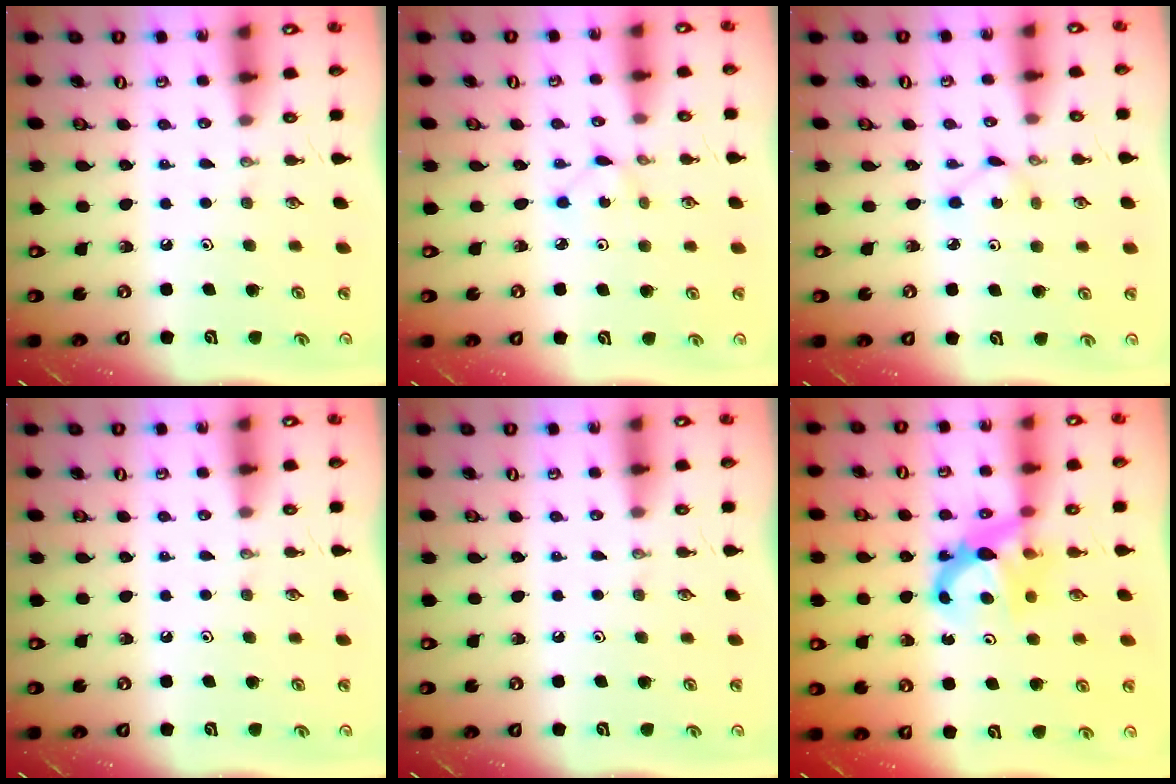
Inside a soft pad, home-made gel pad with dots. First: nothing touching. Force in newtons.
{"total": 1.3, "press": 1.2, "slide": 0.1}
{"total": 2.8, "press": 2.8, "slide": 0.1}
{"total": 0.0}
{"total": 0.0}
{"total": 6.8, "press": 6.8, "slide": 0.3}